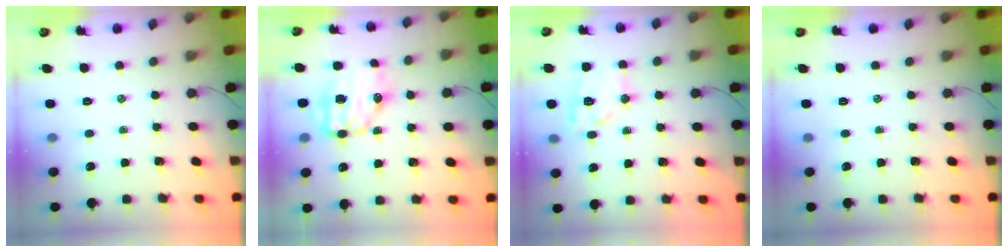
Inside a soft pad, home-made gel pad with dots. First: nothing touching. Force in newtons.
{"total": 9.3, "press": 9.1, "slide": 1.8}
{"total": 12.2, "press": 12.2, "slide": 1.2}
{"total": 0.0}